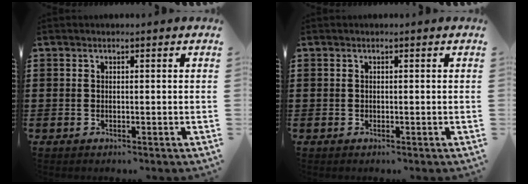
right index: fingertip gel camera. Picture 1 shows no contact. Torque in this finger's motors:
{"motor_torque": [-0.20, 0.23, -0.01, -0.01]}